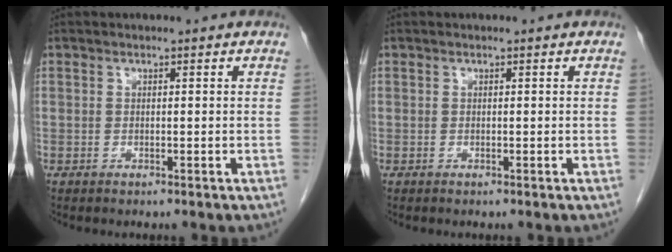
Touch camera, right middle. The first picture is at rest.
{"total": 0.0}